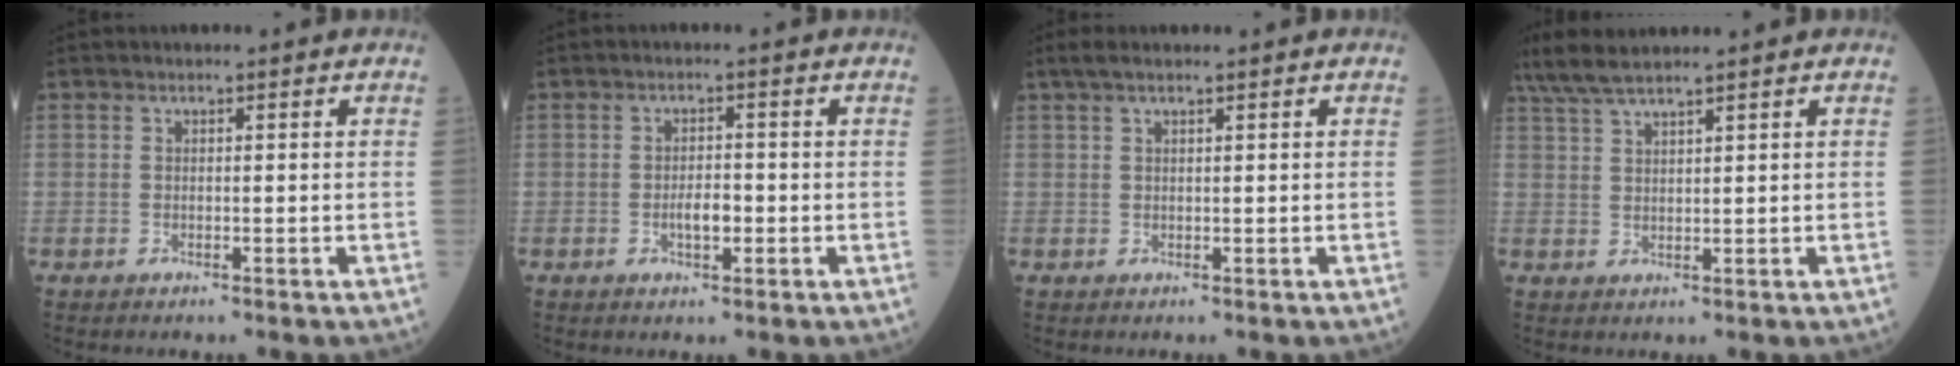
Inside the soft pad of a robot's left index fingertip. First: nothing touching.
{"total": 2.7, "force": [-1.2, 1.0, 2.2], "torque": [-0.042, -0.003, -0.019]}
{"total": 2.2, "force": [1.4, 0.3, 1.6], "torque": [-0.034, 0.016, 0.028]}
{"total": 6.5, "force": [5.3, -0.2, 3.6], "torque": [-0.076, 0.022, 0.103]}